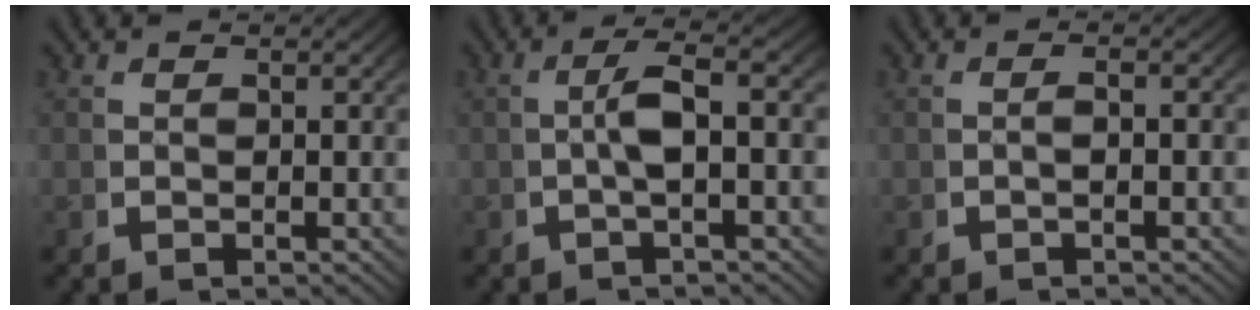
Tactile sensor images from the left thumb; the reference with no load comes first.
{"total": 3.7, "force": [-0.2, 0.7, 3.6], "torque": [-0.080, 0.003, -0.006]}
{"total": 1.2, "force": [-0.4, 0.1, 1.1], "torque": [-0.024, 0.005, -0.008]}